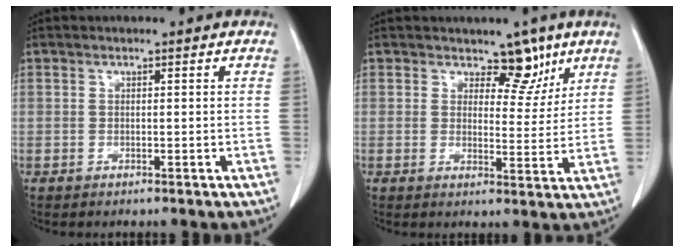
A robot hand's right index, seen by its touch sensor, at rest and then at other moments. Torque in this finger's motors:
{"motor_torque": [0.03, 0.19, 0.01, 0.00]}